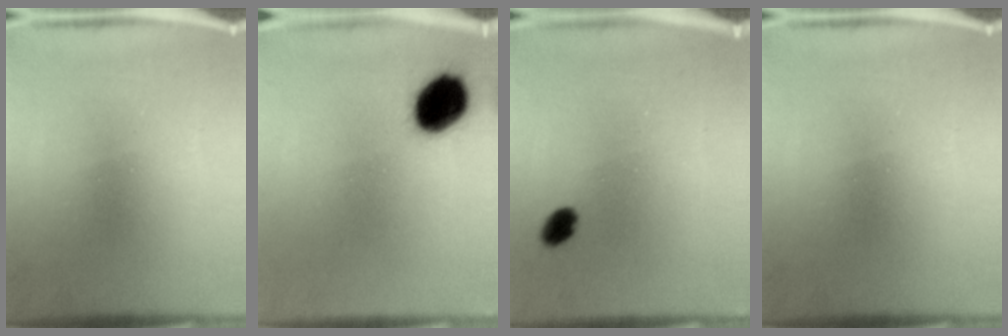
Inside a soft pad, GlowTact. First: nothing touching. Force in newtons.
{"total": 11.0}
{"total": 2.8}
{"total": 0.0}